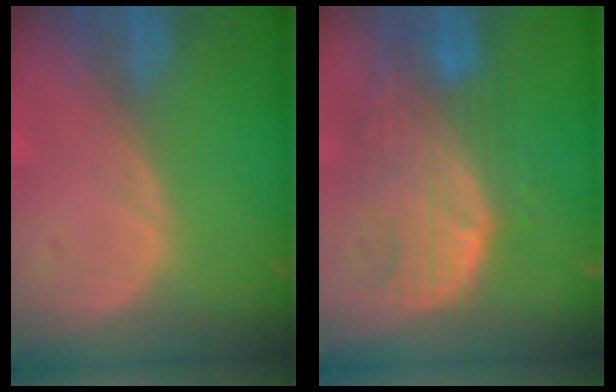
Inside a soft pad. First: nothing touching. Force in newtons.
{"total": 9.9, "press": 8.7, "slide": 4.8}